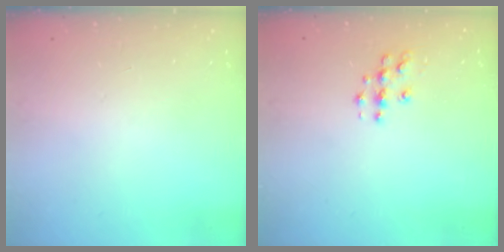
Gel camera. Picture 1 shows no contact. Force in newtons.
{"total": 5.2, "press": 5.1, "slide": 0.5}